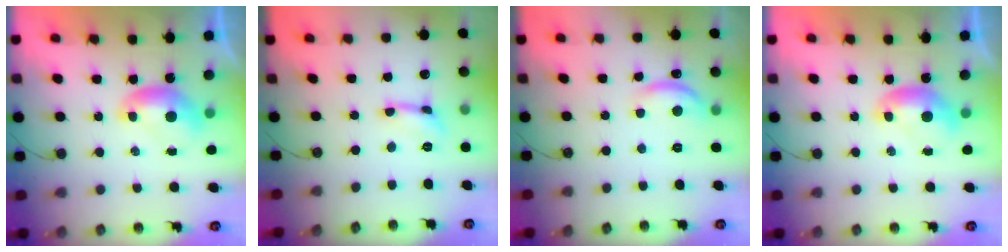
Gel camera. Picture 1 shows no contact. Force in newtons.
{"total": 1.2, "press": 1.1, "slide": 0.3}
{"total": 4.4, "press": 4.3, "slide": 0.7}
{"total": 0.0}